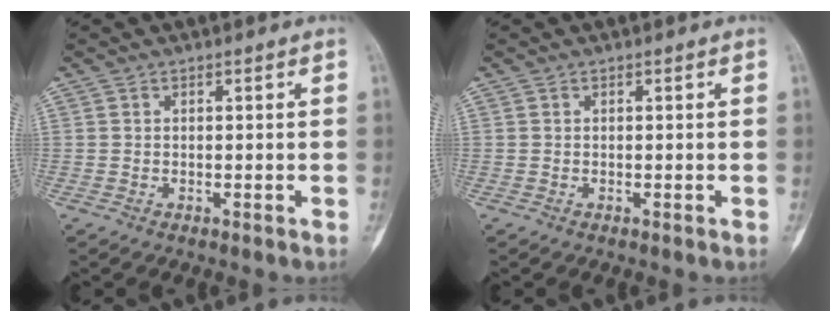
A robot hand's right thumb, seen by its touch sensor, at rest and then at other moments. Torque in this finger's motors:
{"motor_torque": [-0.36, -0.48, -0.03, 0.00, 0.05]}